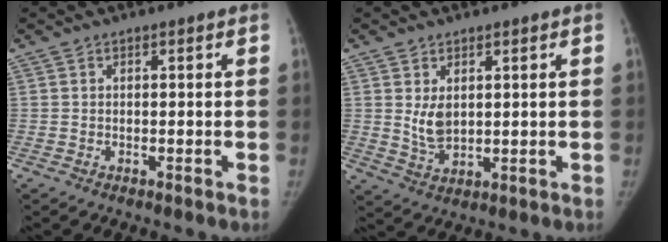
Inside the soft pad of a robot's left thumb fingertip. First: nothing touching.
{"total": 4.7, "force": [1.2, 3.0, 3.3], "torque": [-0.047, -0.017, 0.034]}